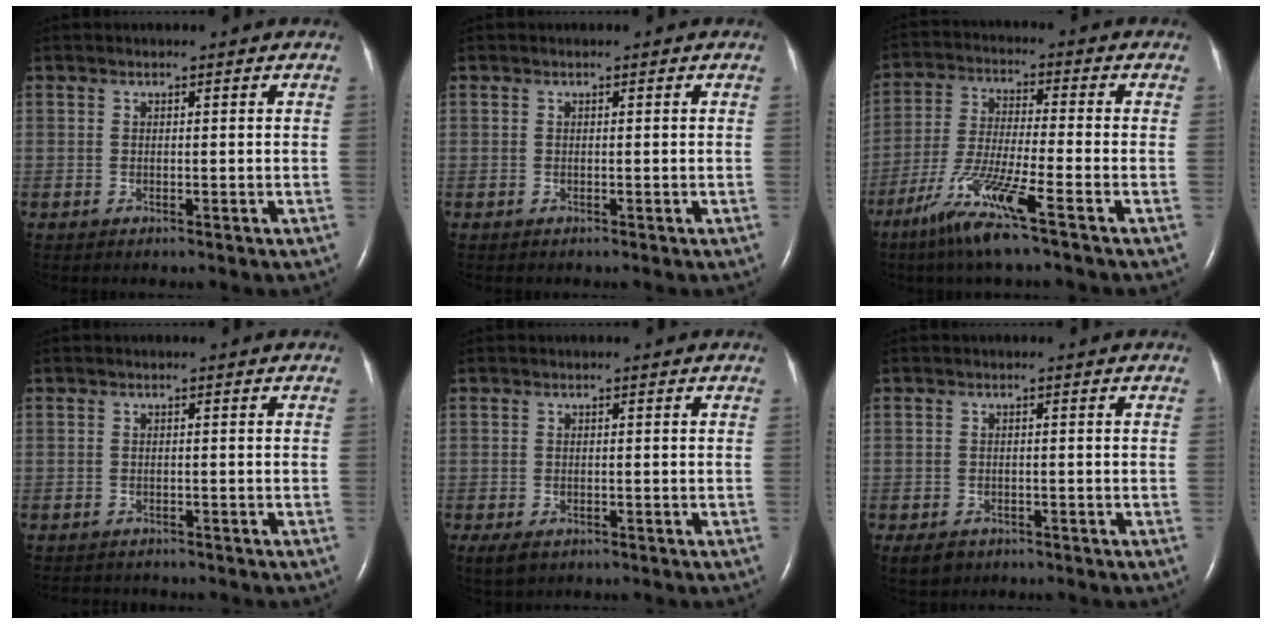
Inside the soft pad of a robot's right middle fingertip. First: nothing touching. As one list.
[{"total": 0.0}, {"total": 10.6, "force": [-6.4, -0.4, 8.4], "torque": [-0.176, -0.031, -0.129]}, {"total": 2.9, "force": [-2.7, 1.1, 0.5], "torque": [-0.010, -0.004, -0.031]}, {"total": 3.1, "force": [-1.8, 1.7, 1.8], "torque": [-0.036, -0.007, -0.024]}, {"total": 3.4, "force": [-2.3, 2.3, 1.1], "torque": [-0.019, -0.002, -0.031]}]